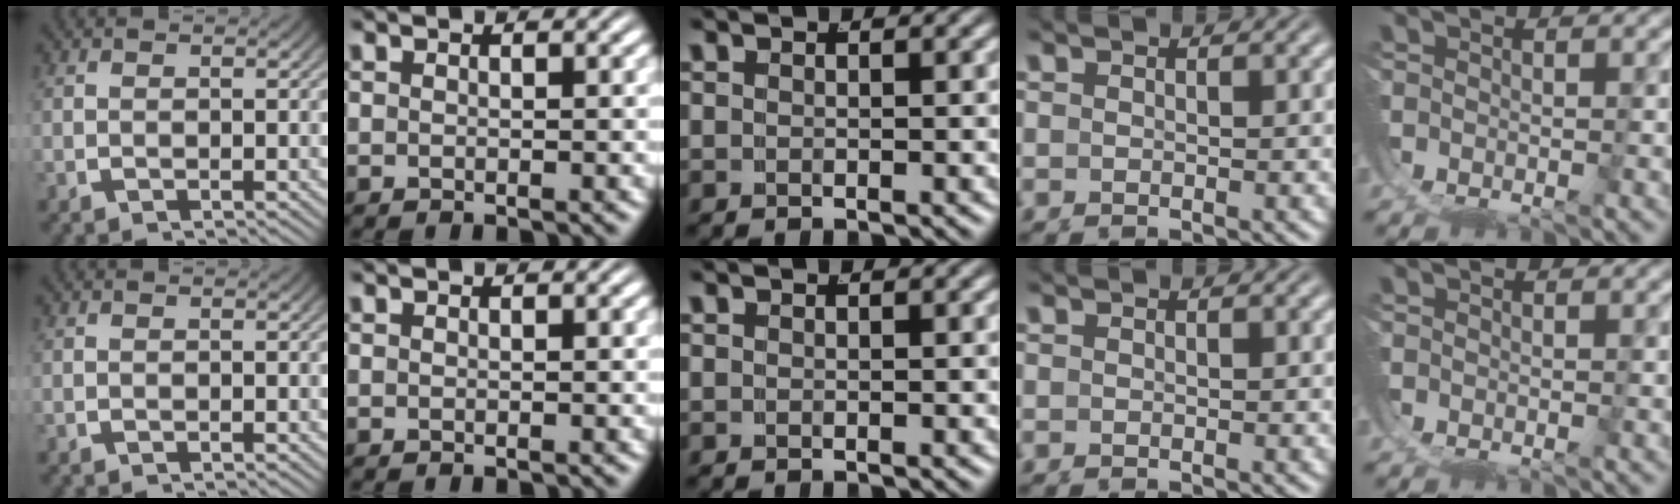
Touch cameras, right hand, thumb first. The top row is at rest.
{}